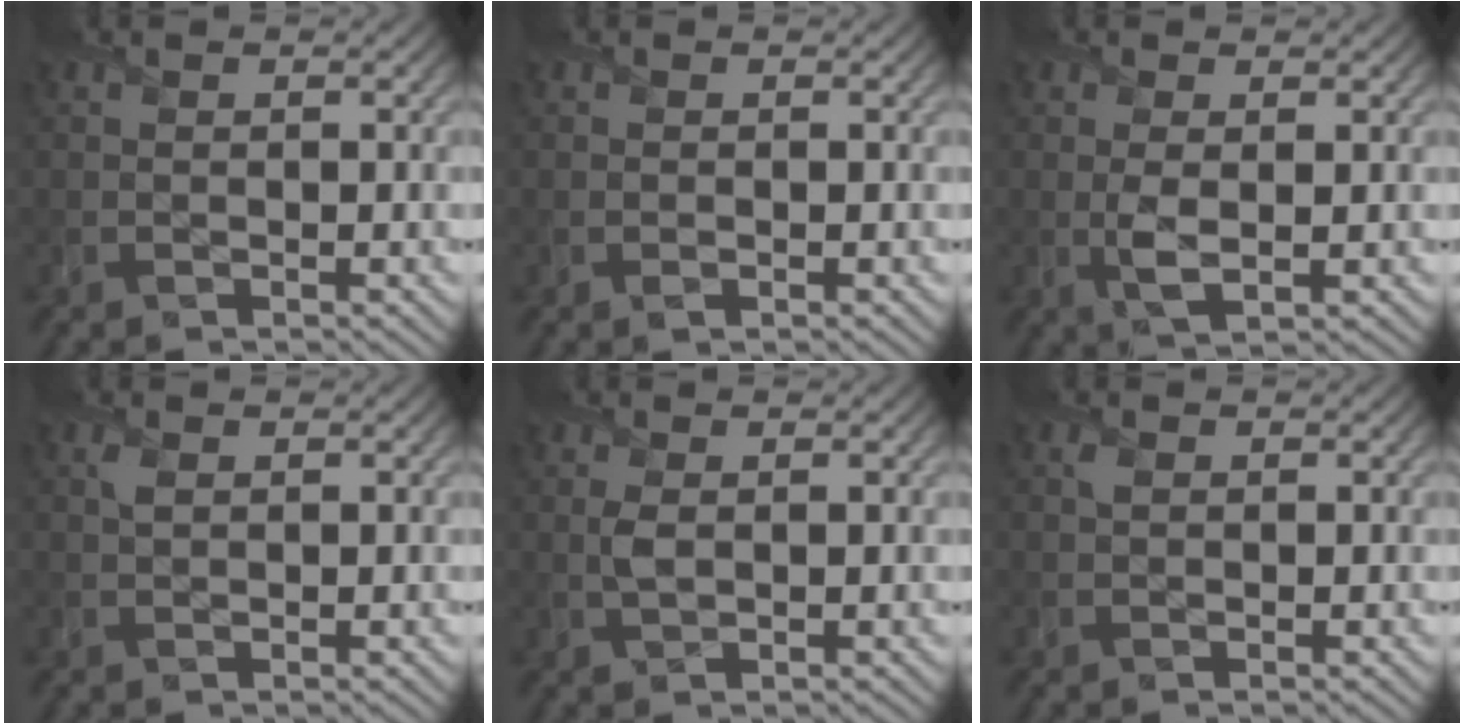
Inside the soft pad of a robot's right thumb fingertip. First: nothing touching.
{"total": 0.0}
{"total": 2.4, "force": [0.3, 1.0, 2.1], "torque": [-0.047, -0.005, 0.008]}
{"total": 1.0, "force": [0.5, 0.6, 0.6], "torque": [-0.017, 0.004, 0.010]}
{"total": 1.5, "force": [0.4, 0.8, 1.2], "torque": [-0.030, 0.000, 0.008]}
{"total": 0.7, "force": [0.4, 0.6, 0.3], "torque": [-0.009, 0.003, 0.005]}